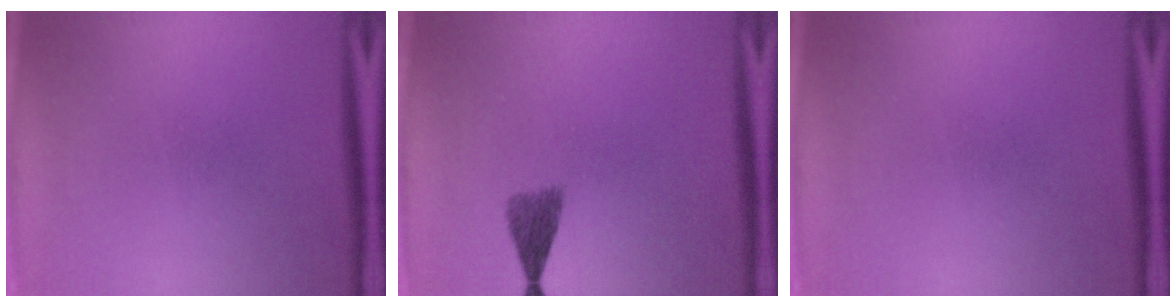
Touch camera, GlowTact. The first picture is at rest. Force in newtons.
{"total": 2.9}
{"total": 0.0}